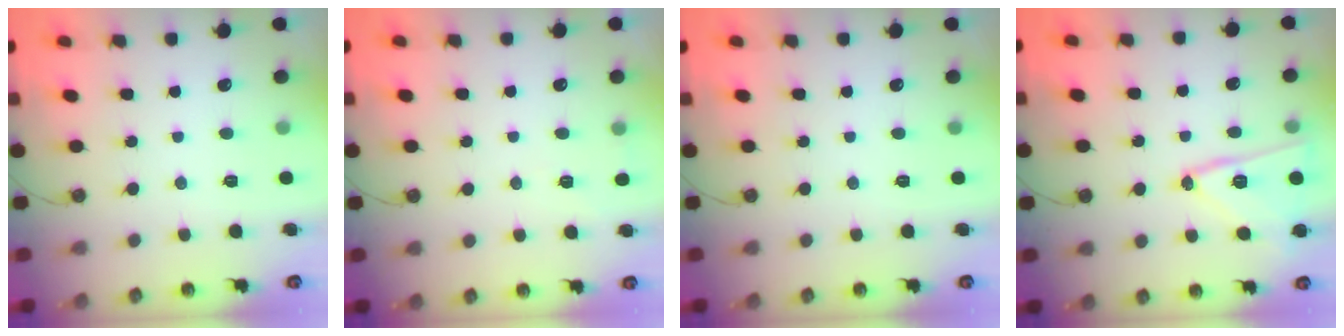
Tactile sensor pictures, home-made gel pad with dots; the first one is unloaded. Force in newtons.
{"total": 2.7, "press": 2.6, "slide": 0.8}
{"total": 0.0}
{"total": 14.2, "press": 14.2, "slide": 0.5}